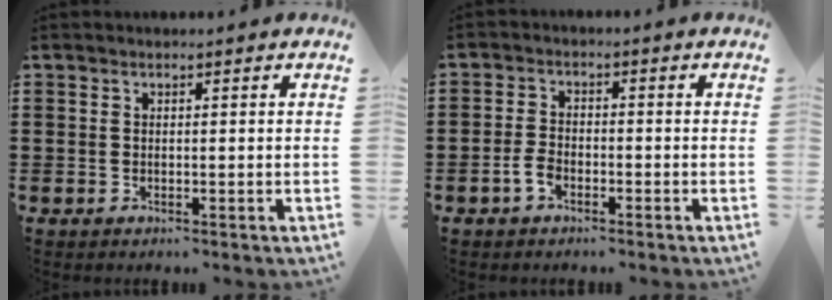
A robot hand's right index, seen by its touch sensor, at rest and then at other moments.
{"total": 2.9, "force": [-1.6, 1.5, 2.0], "torque": [-0.051, -0.002, -0.035]}